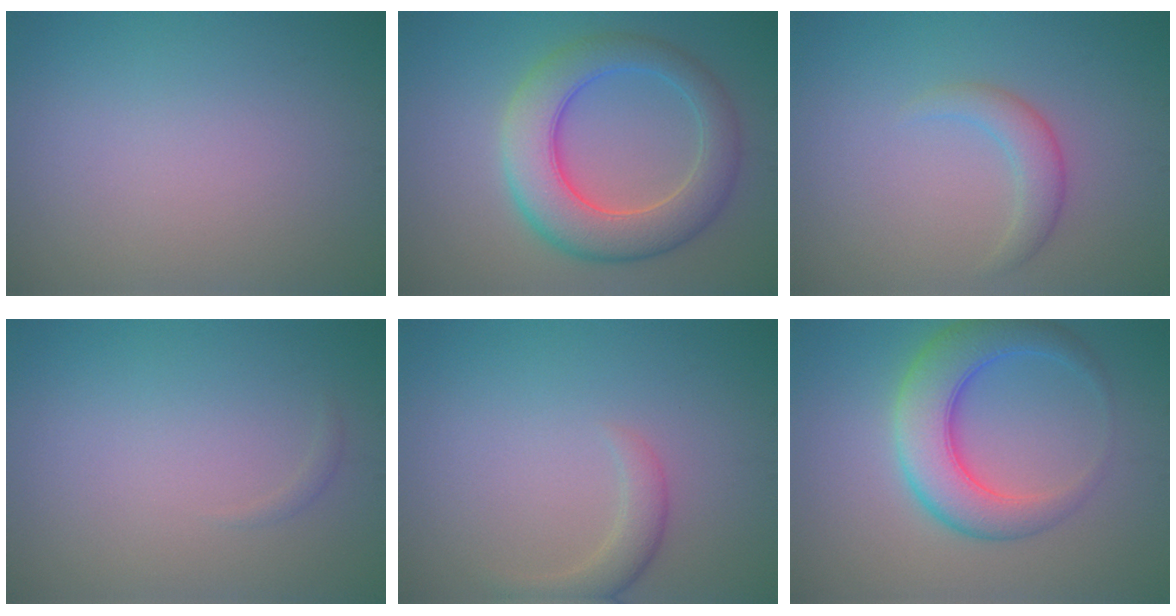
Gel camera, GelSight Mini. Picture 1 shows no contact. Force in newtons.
{"total": 7.7, "press": 7.7, "slide": 0.4}
{"total": 2.2, "press": 2.2, "slide": 0.2}
{"total": 0.5, "press": 0.5, "slide": 0.0}
{"total": 2.2, "press": 2.2, "slide": 0.2}
{"total": 6.6, "press": 6.6, "slide": 0.2}